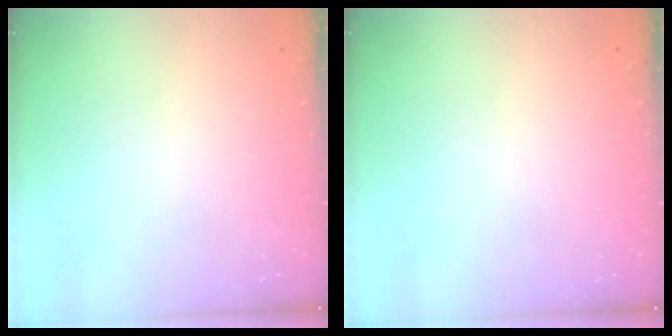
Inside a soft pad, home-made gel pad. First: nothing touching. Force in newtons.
{"total": 0.0}